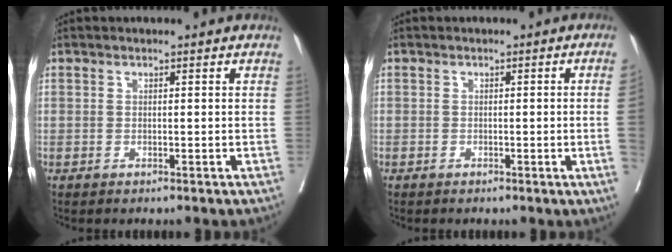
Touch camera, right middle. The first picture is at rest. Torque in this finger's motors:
{"motor_torque": [1.04, -1.10, -0.23, -0.21]}